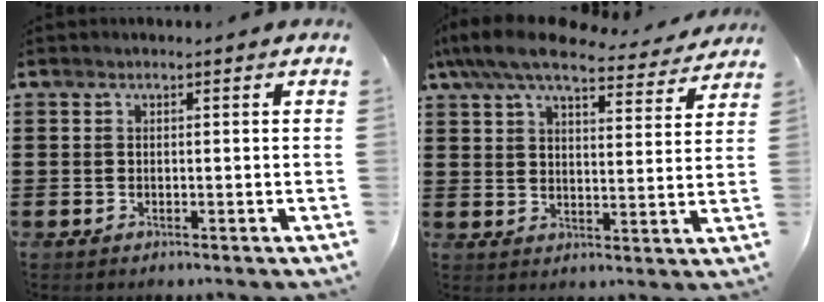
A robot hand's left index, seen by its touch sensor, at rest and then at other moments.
{"total": 8.6, "force": [7.4, 1.5, 4.1], "torque": [-0.099, -0.035, 0.130]}